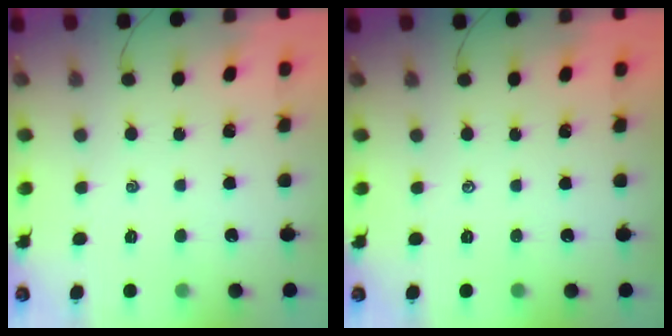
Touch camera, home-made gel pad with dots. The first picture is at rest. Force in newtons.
{"total": 0.0}